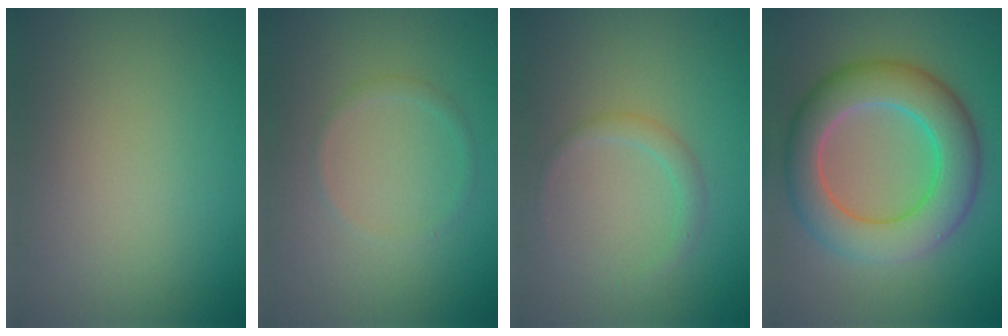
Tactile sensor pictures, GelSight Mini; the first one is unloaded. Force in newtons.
{"total": 1.0, "press": 1.0, "slide": 0.0}
{"total": 1.5, "press": 1.5, "slide": 0.1}
{"total": 8.4, "press": 8.3, "slide": 0.6}